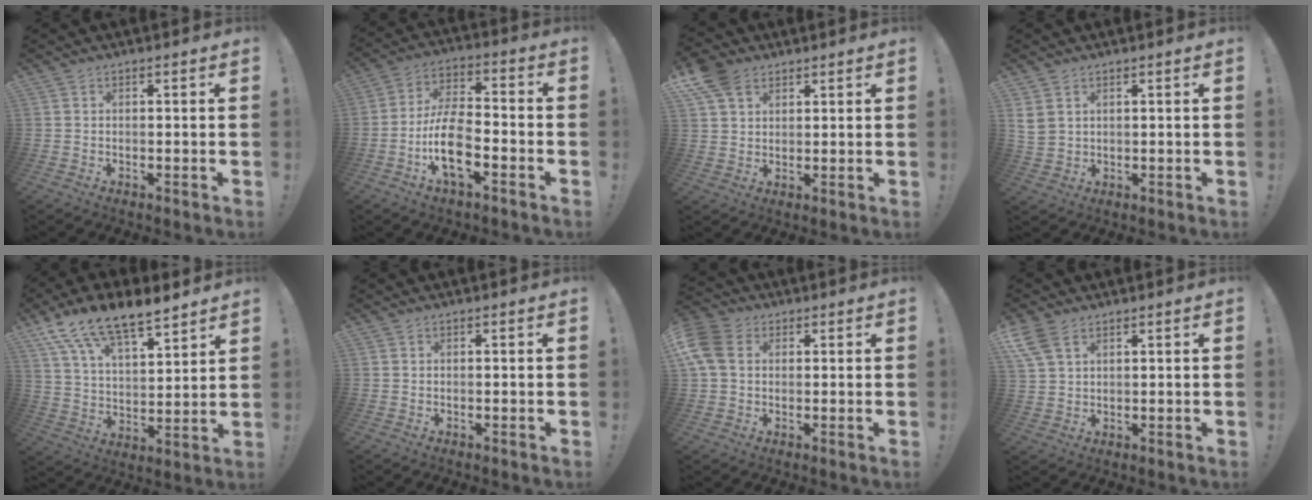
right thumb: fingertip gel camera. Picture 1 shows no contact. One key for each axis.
{"total": 14.5, "fx": -5.7, "fy": 7.0, "fz": 11.4, "tx": -0.227, "ty": 0.022, "tz": -0.095}
{"total": 8.3, "fx": 5.0, "fy": 5.4, "fz": 3.9, "tx": -0.067, "ty": -0.017, "tz": 0.099}
{"total": 4.0, "fx": 1.9, "fy": 2.8, "fz": 2.2, "tx": -0.053, "ty": -0.001, "tz": 0.039}
{"total": 15.3, "fx": 12.1, "fy": 5.4, "fz": 7.7, "tx": -0.154, "ty": -0.084, "tz": 0.221}
{"total": 0.0}
{"total": 9.5, "fx": 2.3, "fy": 6.9, "fz": 6.2, "tx": -0.134, "ty": 0.000, "tz": 0.048}
{"total": 6.5, "fx": 3.7, "fy": 3.5, "fz": 4.0, "tx": -0.081, "ty": -0.012, "tz": 0.075}